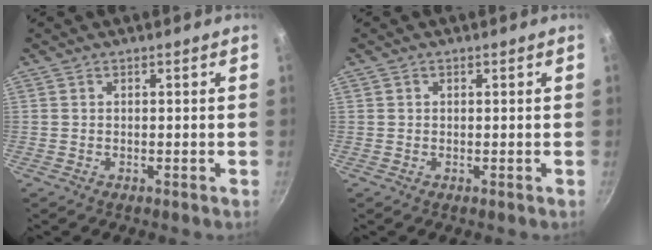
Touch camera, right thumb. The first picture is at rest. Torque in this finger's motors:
{"motor_torque": [-0.73, -0.01, 0.29, 0.24, 0.05]}